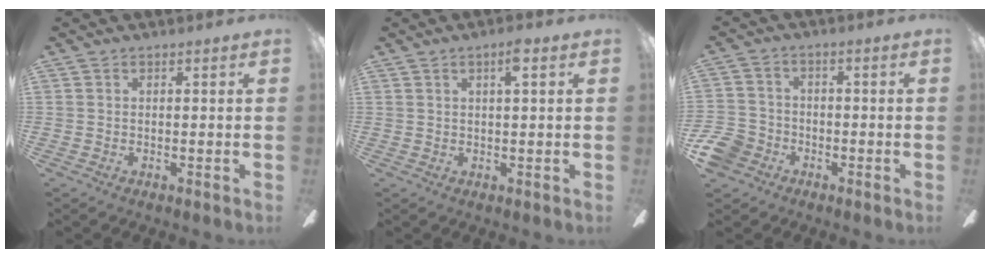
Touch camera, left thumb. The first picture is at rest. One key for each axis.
{"total": 3.4, "fx": 1.6, "fy": 0.8, "fz": 2.9, "tx": -0.045, "ty": 0.001, "tz": 0.022}
{"total": 7.8, "fx": -4.1, "fy": 5.9, "fz": 2.8, "tx": -0.079, "ty": 0.030, "tz": -0.080}